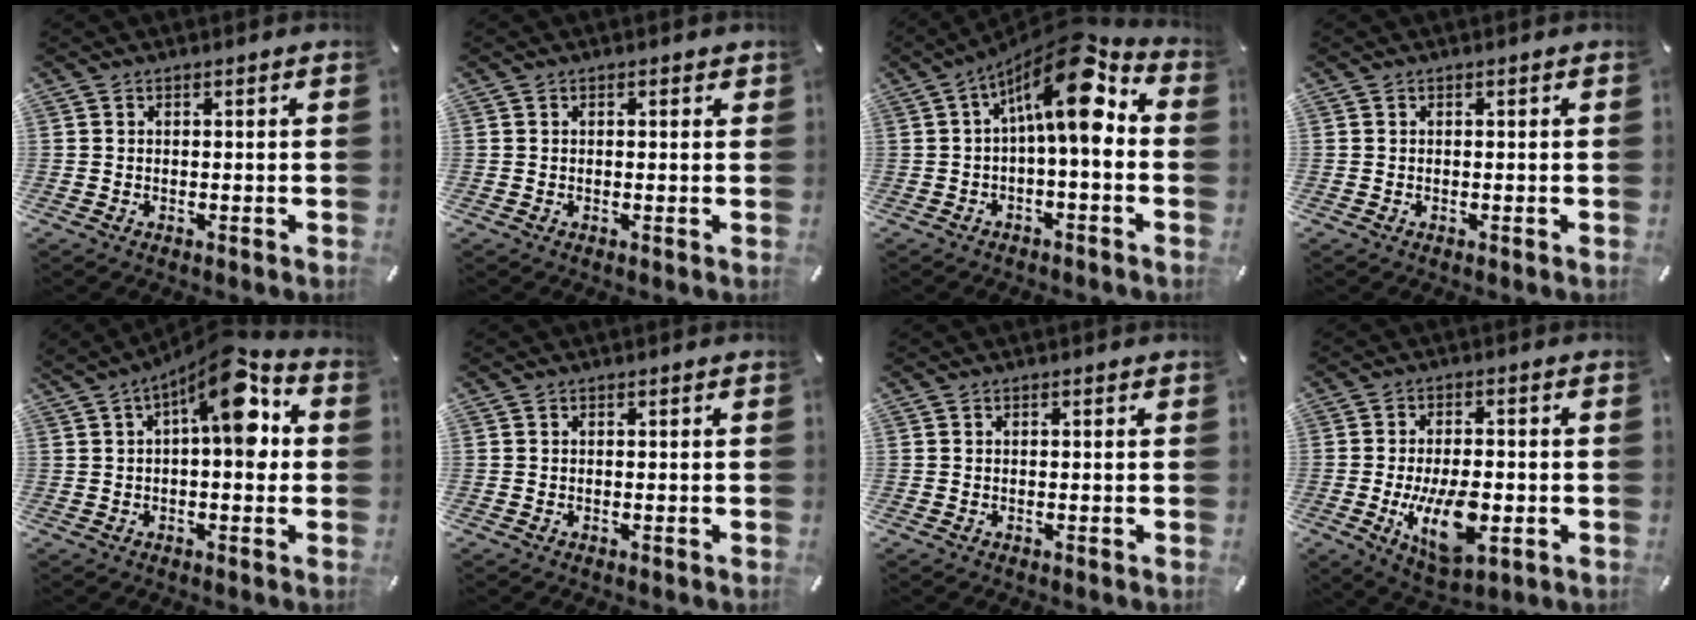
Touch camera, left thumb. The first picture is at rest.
{"total": 0.6, "force": [0.1, 0.4, 0.4], "torque": [-0.002, 0.000, 0.000]}
{"total": 14.9, "force": [4.6, 5.3, 13.1], "torque": [-0.212, -0.029, 0.071]}
{"total": 0.0}
{"total": 13.4, "force": [4.2, 5.5, 11.5], "torque": [-0.150, -0.032, 0.064]}
{"total": 0.0}
{"total": 0.0}
{"total": 13.6, "force": [-3.4, 7.0, 11.1], "torque": [-0.198, -0.008, -0.057]}